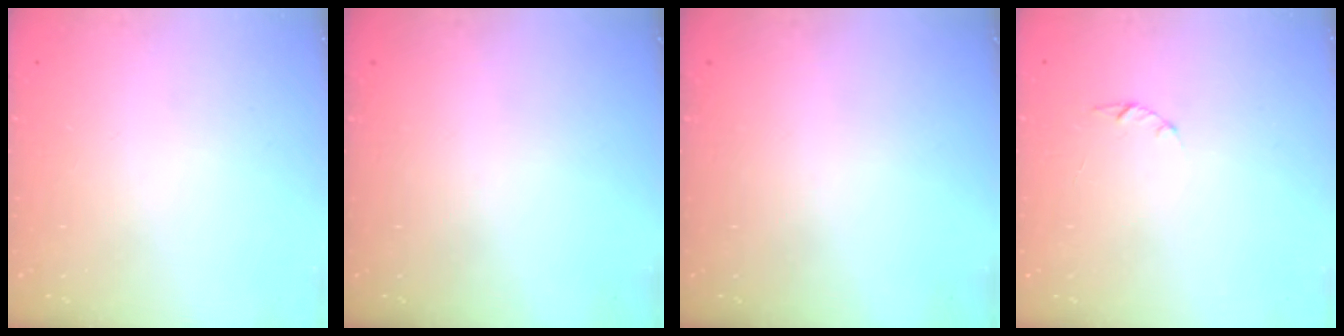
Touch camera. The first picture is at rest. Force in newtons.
{"total": 0.0}
{"total": 0.0}
{"total": 1.4, "press": 1.4, "slide": 0.3}